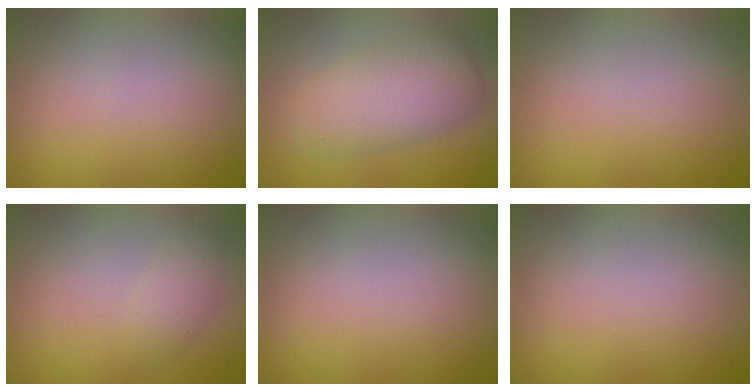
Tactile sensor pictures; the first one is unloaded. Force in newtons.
{"total": 5.7, "press": 5.7, "slide": 0.1}
{"total": 0.0}
{"total": 1.7, "press": 1.7, "slide": 0.1}
{"total": 0.0}
{"total": 0.0}